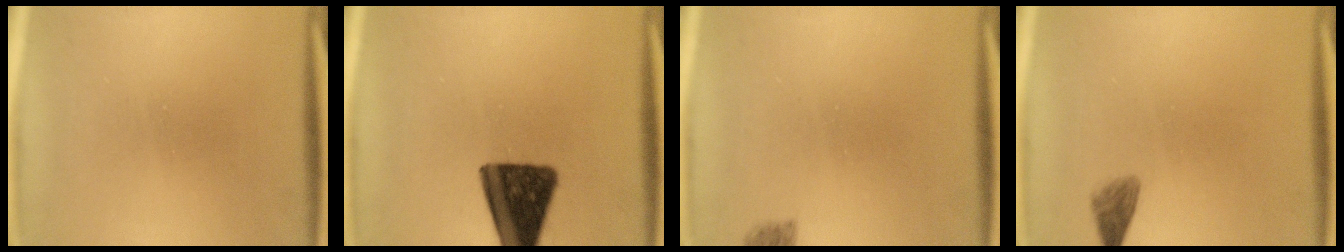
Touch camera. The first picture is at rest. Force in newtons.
{"total": 15.1}
{"total": 1.8}
{"total": 1.9}